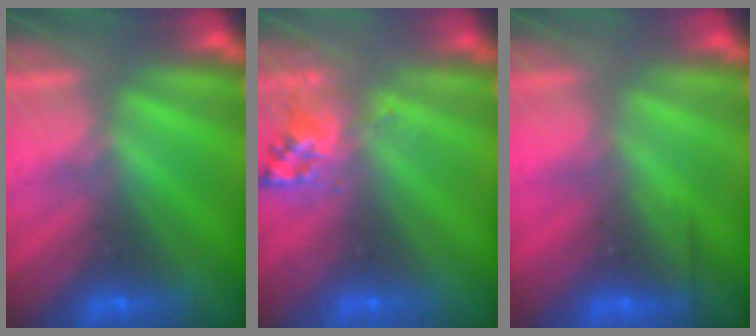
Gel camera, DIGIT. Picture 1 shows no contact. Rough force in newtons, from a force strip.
{"total": 2.7}
{"total": 2.5}